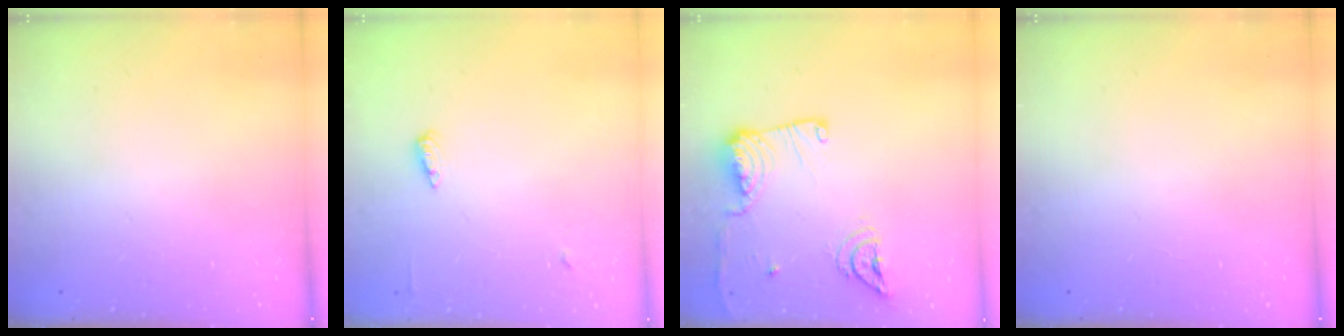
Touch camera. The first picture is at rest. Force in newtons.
{"total": 5.5, "press": 5.4, "slide": 1.0}
{"total": 13.5, "press": 13.4, "slide": 1.7}
{"total": 0.0}